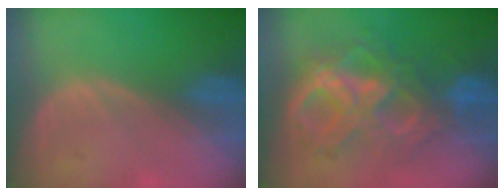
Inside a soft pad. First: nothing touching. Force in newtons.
{"total": 10.6, "press": 10.6, "slide": 1.0}